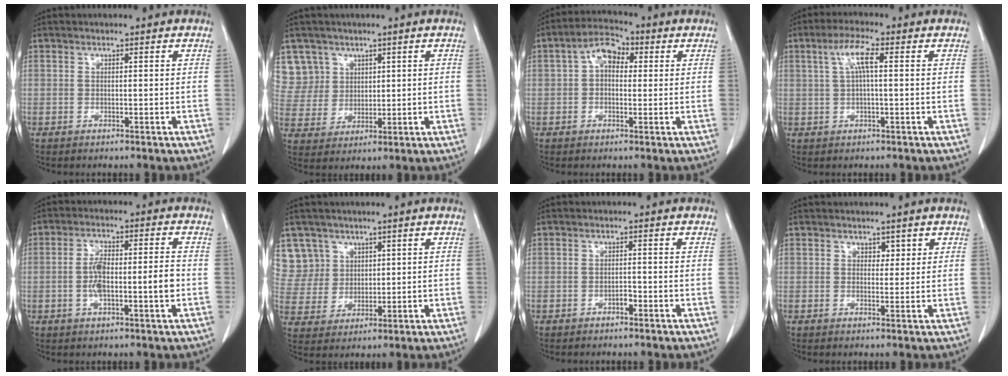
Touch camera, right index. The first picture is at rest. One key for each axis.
{"total": 7.8, "fx": 4.4, "fy": 6.5, "fz": -0.1, "tx": 0.001, "ty": 0.014, "tz": 0.101}
{"total": 5.9, "fx": 1.2, "fy": 3.6, "fz": 4.5, "tx": -0.082, "ty": 0.032, "tz": 0.015}
{"total": 4.8, "fx": 1.2, "fy": 0.8, "fz": 4.6, "tx": -0.095, "ty": 0.016, "tz": 0.025}
{"total": 7.8, "fx": -1.2, "fy": 1.7, "fz": 7.5, "tx": -0.143, "ty": 0.014, "tz": -0.023}
{"total": 7.4, "fx": 4.0, "fy": 6.3, "fz": -0.2, "tx": 0.005, "ty": 0.013, "tz": 0.091}
{"total": 1.2, "fx": -0.8, "fy": 0.5, "fz": 0.7, "tx": -0.011, "ty": 0.002, "tz": -0.013}
{"total": 1.7, "fx": 1.0, "fy": 1.2, "fz": 0.7, "tx": -0.003, "ty": -0.002, "tz": 0.013}